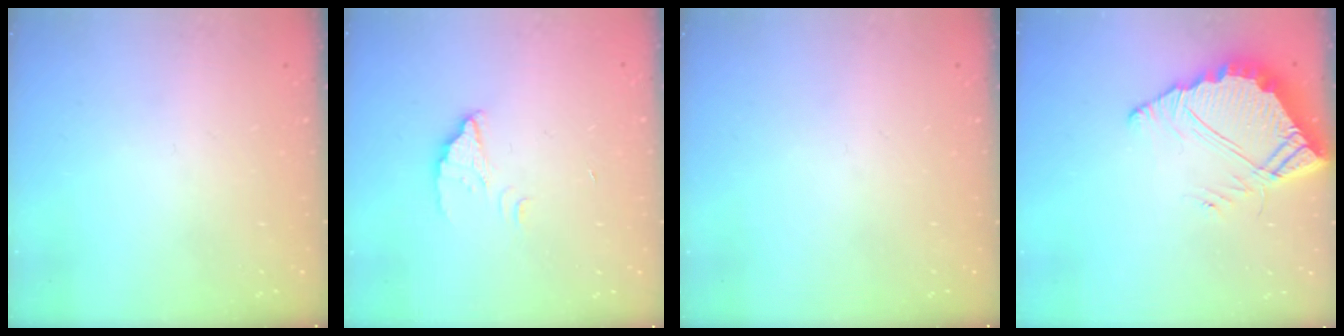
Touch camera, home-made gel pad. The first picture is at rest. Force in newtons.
{"total": 2.4, "press": 2.4, "slide": 0.1}
{"total": 0.0}
{"total": 9.2, "press": 9.1, "slide": 0.7}